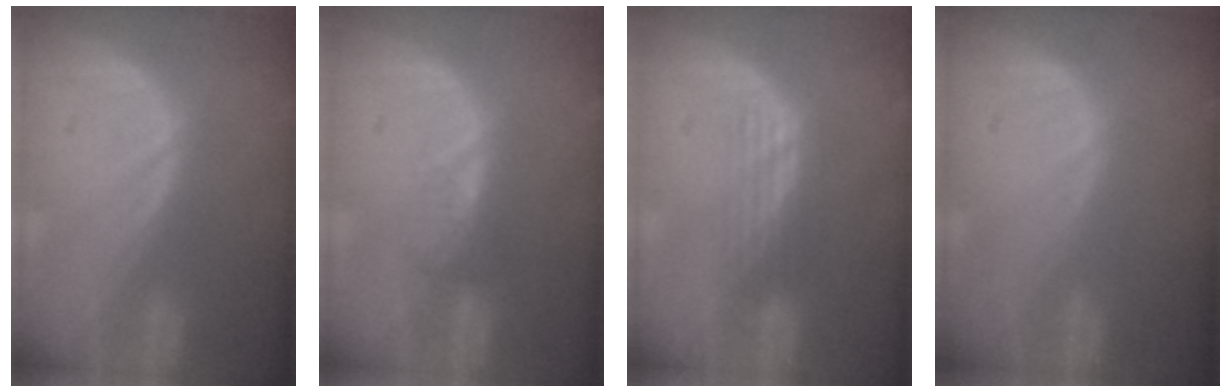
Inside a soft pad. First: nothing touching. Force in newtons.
{"total": 1.6, "press": 1.6, "slide": 0.2}
{"total": 2.9, "press": 2.5, "slide": 1.5}
{"total": 0.0}